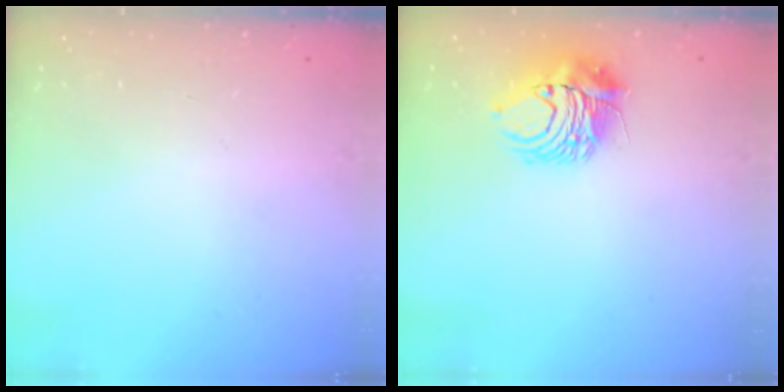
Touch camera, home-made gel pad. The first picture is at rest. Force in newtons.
{"total": 9.0, "press": 8.9, "slide": 0.9}